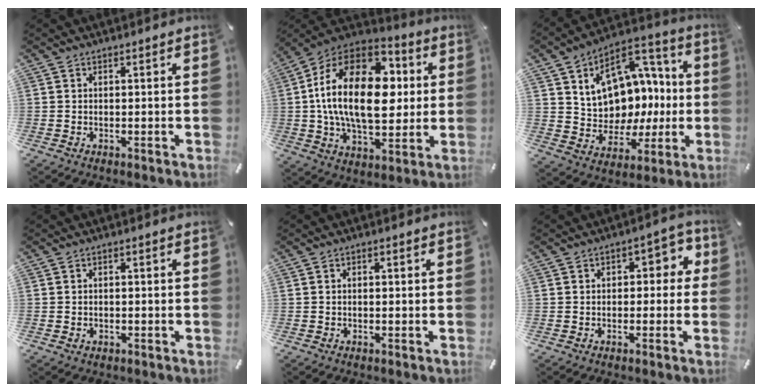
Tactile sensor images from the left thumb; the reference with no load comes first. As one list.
[{"total": 26.1, "force": [2.6, 15.5, 20.8], "torque": [-0.387, 0.006, 0.041]}, {"total": 13.8, "force": [3.7, 11.5, 6.7], "torque": [-0.099, -0.028, 0.076]}, {"total": 1.0, "force": [-0.3, 0.7, 0.6], "torque": [-0.012, 0.003, -0.006]}, {"total": 0.7, "force": [-0.2, 0.2, 0.7], "torque": [-0.012, 0.000, -0.003]}, {"total": 5.2, "force": [0.5, 3.4, 3.9], "torque": [-0.047, 0.004, -0.003]}]